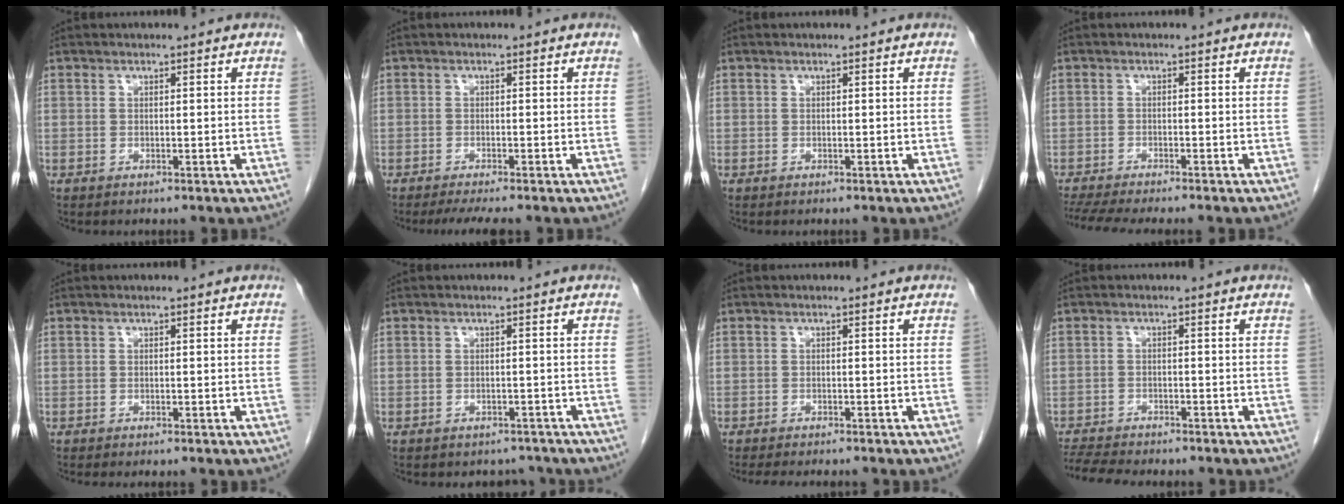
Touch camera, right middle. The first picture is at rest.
{"total": 4.6, "force": [-3.9, 0.3, 2.6], "torque": [-0.033, -0.009, -0.058]}
{"total": 0.0}
{"total": 9.5, "force": [-8.3, 0.5, 4.7], "torque": [-0.062, -0.012, -0.128]}
{"total": 3.0, "force": [-2.6, 0.5, 1.4], "torque": [-0.019, -0.004, -0.028]}
{"total": 4.2, "force": [-3.7, 2.0, 0.1], "torque": [0.002, 0.008, -0.044]}
{"total": 8.3, "force": [-7.3, 1.6, 3.6], "torque": [-0.045, -0.006, -0.095]}
{"total": 9.5, "force": [-8.6, 1.7, 3.7], "torque": [-0.062, -0.005, -0.129]}